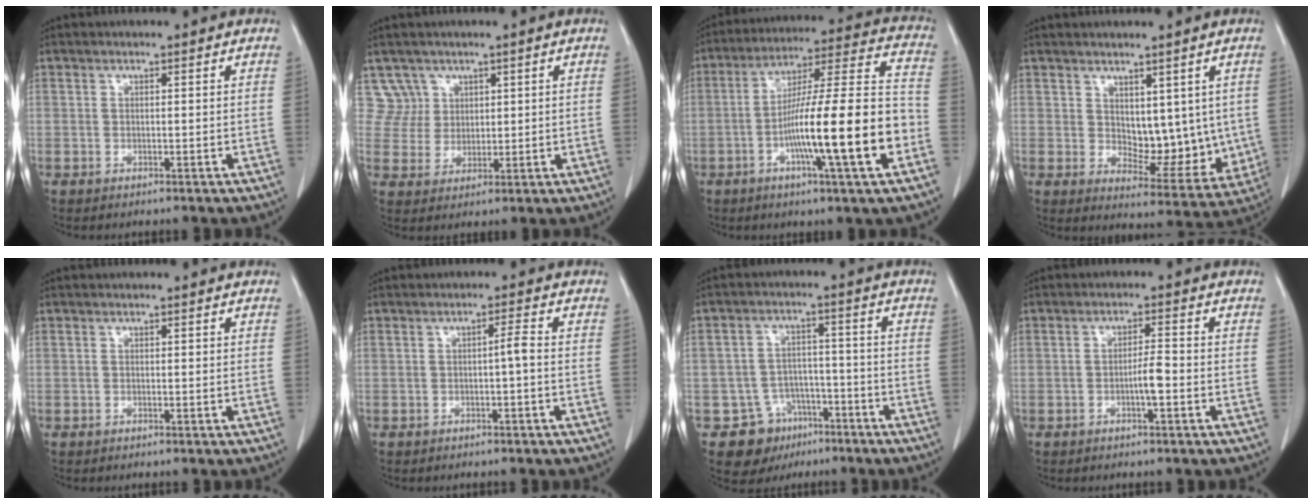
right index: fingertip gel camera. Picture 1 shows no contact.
{"total": 4.7, "force": [2.9, 3.7, -0.8], "torque": [0.027, 0.006, 0.059]}
{"total": 18.9, "force": [-5.5, 0.5, 18.1], "torque": [-0.281, 0.006, -0.089]}
{"total": 9.4, "force": [2.0, 5.7, 7.3], "torque": [-0.080, -0.009, 0.047]}
{"total": 0.0}
{"total": 1.6, "force": [-0.3, -0.1, 1.6], "torque": [-0.024, 0.002, -0.005]}
{"total": 8.7, "force": [-5.0, 7.0, 1.4], "torque": [-0.017, 0.021, -0.067]}
{"total": 2.9, "force": [-0.9, 0.2, 2.7], "torque": [-0.045, 0.002, -0.017]}